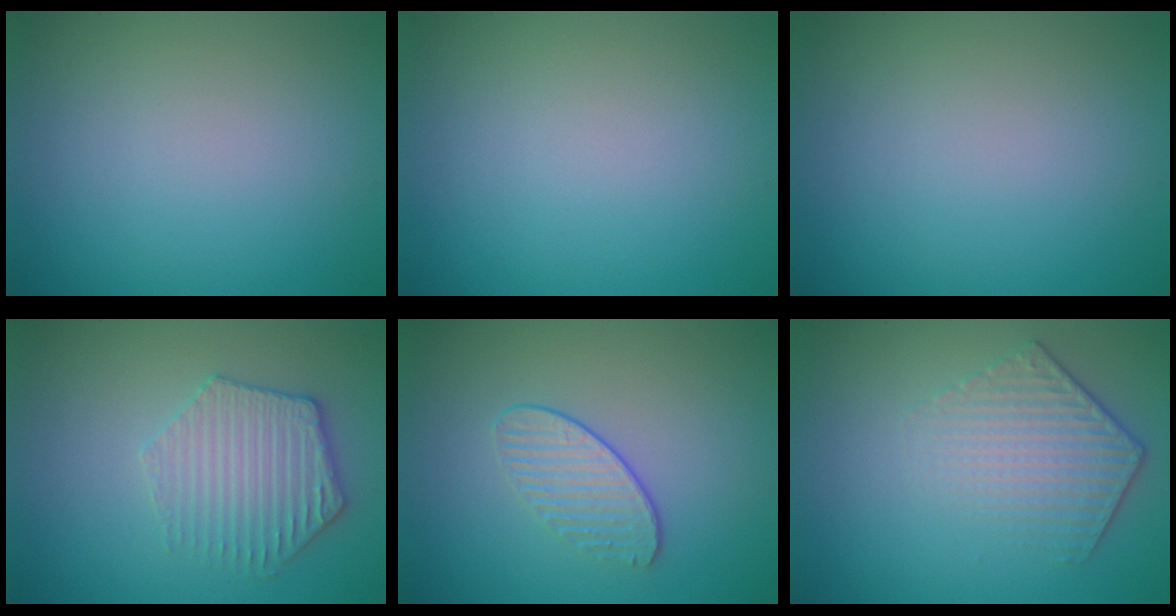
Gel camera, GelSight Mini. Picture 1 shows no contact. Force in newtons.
{"total": 0.0}
{"total": 0.0}
{"total": 3.5, "press": 3.4, "slide": 0.4}
{"total": 1.9, "press": 1.5, "slide": 1.2}
{"total": 4.4, "press": 3.0, "slide": 3.1}